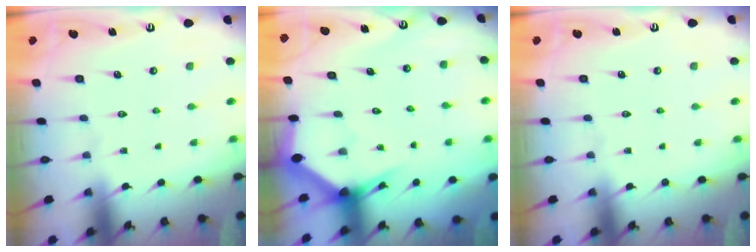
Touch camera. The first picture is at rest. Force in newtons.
{"total": 3.0, "press": 3.0, "slide": 0.1}
{"total": 0.0}